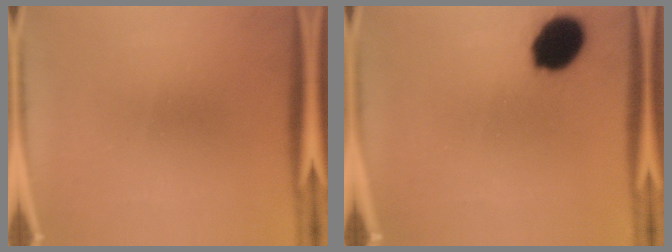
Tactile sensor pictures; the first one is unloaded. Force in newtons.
{"total": 11.9}